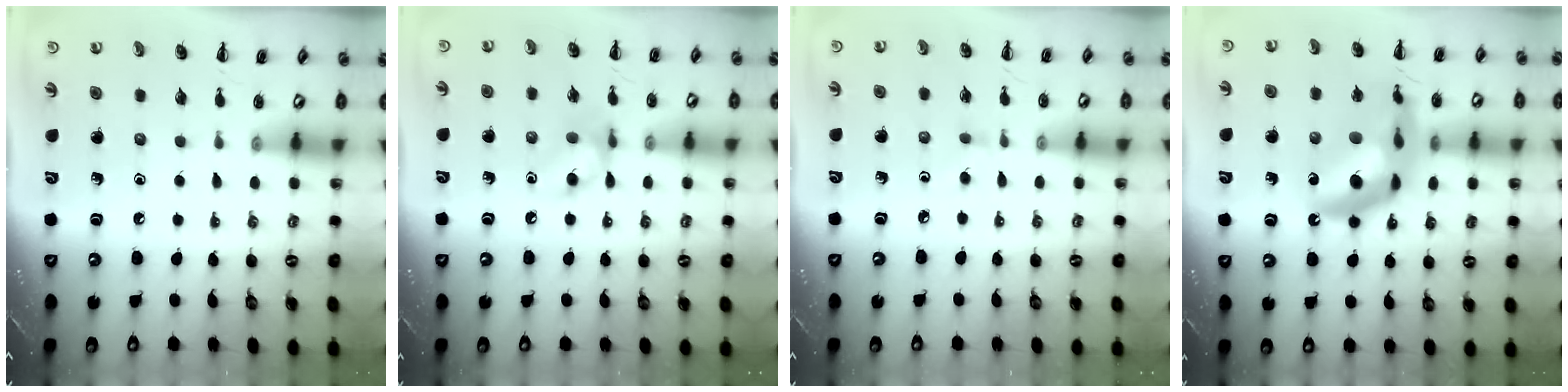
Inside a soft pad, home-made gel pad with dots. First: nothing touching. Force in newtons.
{"total": 8.3, "press": 8.2, "slide": 0.6}
{"total": 2.0, "press": 1.8, "slide": 0.8}
{"total": 17.1, "press": 16.6, "slide": 4.3}